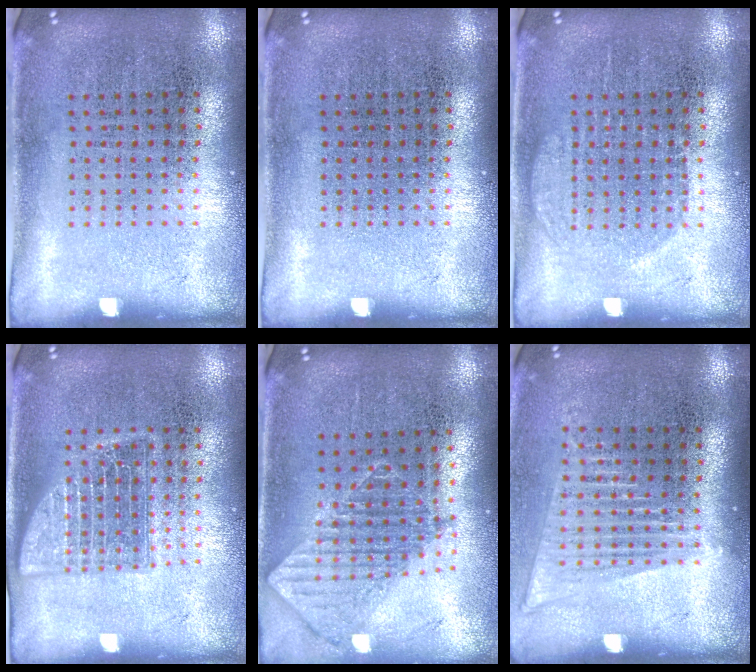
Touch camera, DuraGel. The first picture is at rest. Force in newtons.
{"total": 0.0}
{"total": 1.6, "press": 1.5, "slide": 0.4}
{"total": 2.3, "press": 2.3, "slide": 0.3}
{"total": 1.2, "press": 1.1, "slide": 0.6}
{"total": 1.5, "press": 1.3, "slide": 0.8}